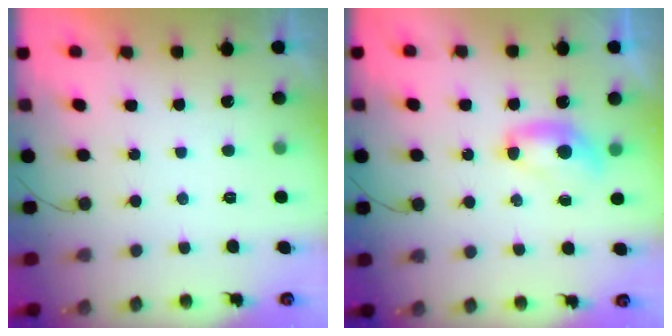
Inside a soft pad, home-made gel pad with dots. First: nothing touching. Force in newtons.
{"total": 6.9, "press": 6.9, "slide": 0.4}